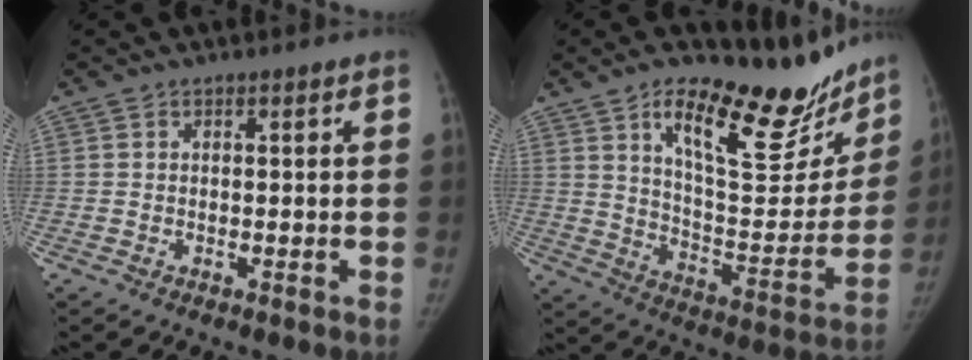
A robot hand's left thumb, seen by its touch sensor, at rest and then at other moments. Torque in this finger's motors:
{"motor_torque": [0.20, 0.16, 1.07, -0.98, 0.10]}